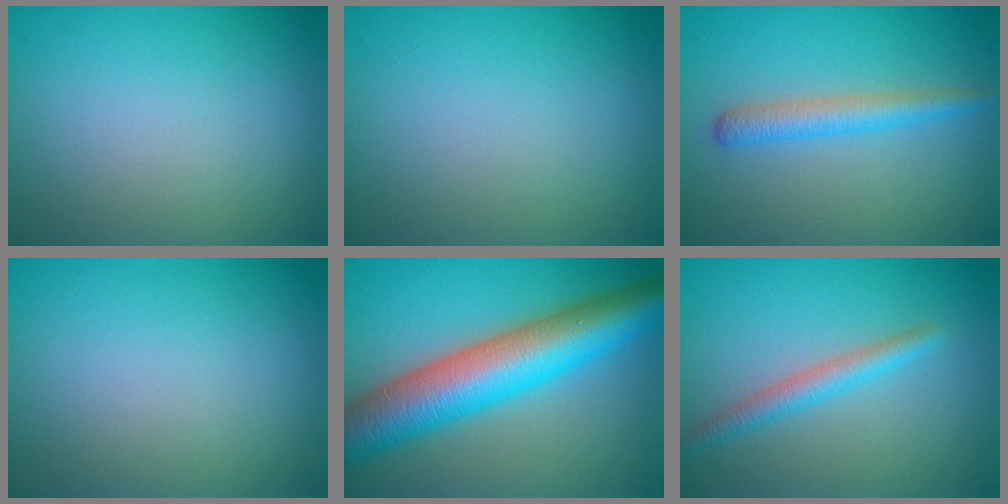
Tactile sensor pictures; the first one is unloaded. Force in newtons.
{"total": 0.0}
{"total": 2.6, "press": 2.6, "slide": 0.1}
{"total": 0.0}
{"total": 10.6, "press": 10.6, "slide": 0.1}
{"total": 2.4, "press": 2.4, "slide": 0.0}